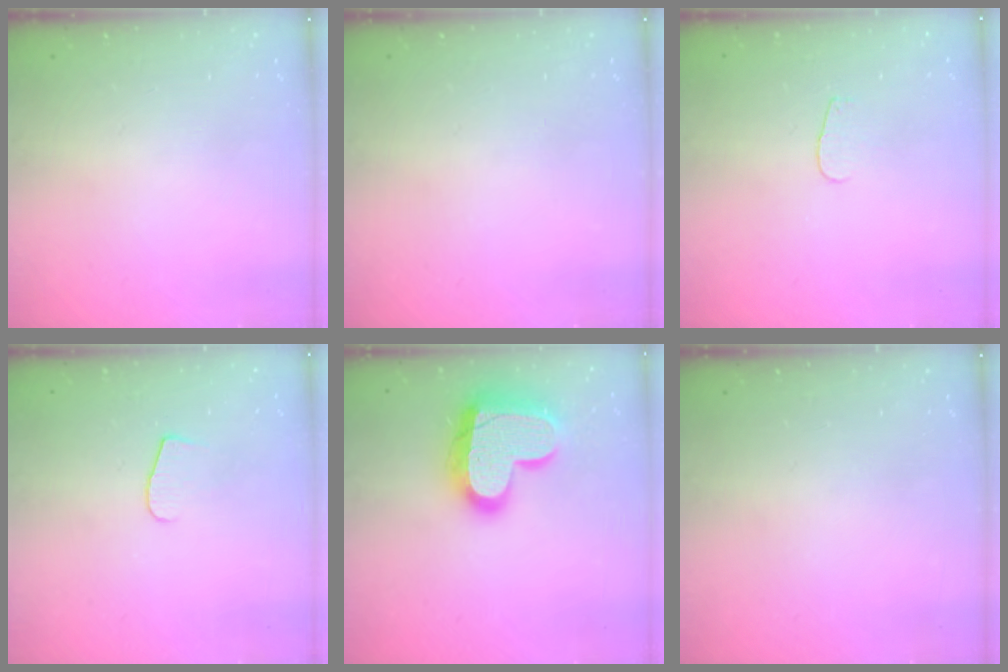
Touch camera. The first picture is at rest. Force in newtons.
{"total": 0.0}
{"total": 2.8, "press": 2.8, "slide": 0.2}
{"total": 5.5, "press": 5.5, "slide": 0.5}
{"total": 20.9, "press": 20.8, "slide": 1.8}
{"total": 0.0}